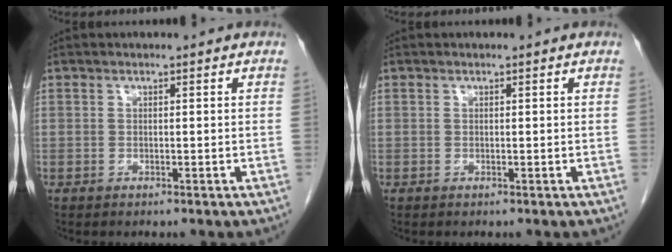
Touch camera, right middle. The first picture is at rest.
{"total": 0.0}